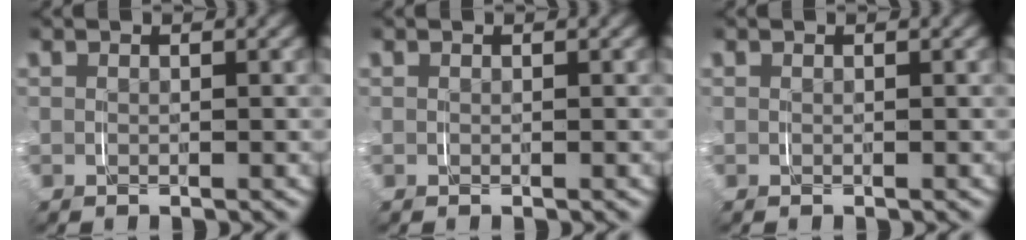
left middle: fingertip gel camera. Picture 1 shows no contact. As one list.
[{"total": 0.0}, {"total": 0.0}]